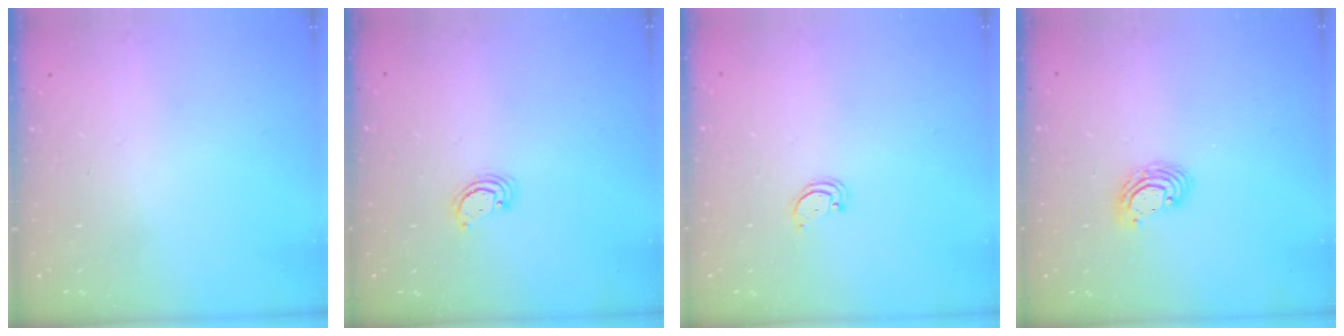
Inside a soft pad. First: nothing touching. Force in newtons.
{"total": 2.9, "press": 2.8, "slide": 0.3}
{"total": 1.8, "press": 1.8, "slide": 0.2}
{"total": 6.0, "press": 6.0, "slide": 0.8}